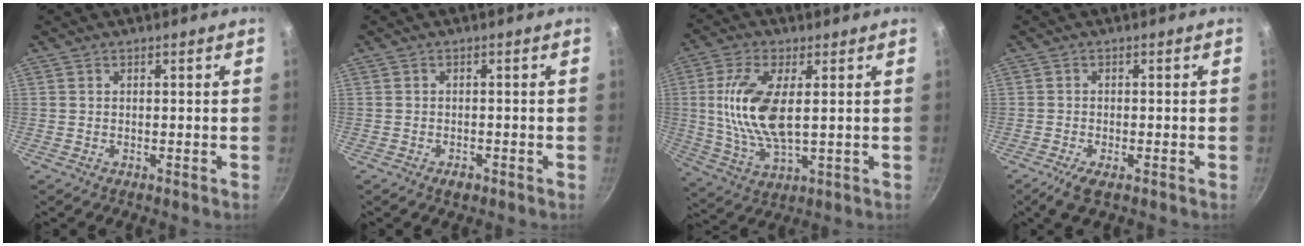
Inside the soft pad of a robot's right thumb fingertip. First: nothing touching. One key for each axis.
{"total": 1.9, "fx": -1.2, "fy": 1.0, "fz": 1.0, "tx": -0.019, "ty": 0.011, "tz": -0.015}
{"total": 13.1, "fx": 1.8, "fy": 5.6, "fz": 11.7, "tx": -0.240, "ty": -0.007, "tz": 0.038}
{"total": 3.5, "fx": -2.0, "fy": 1.0, "fz": 2.7, "tx": -0.060, "ty": 0.002, "tz": -0.039}